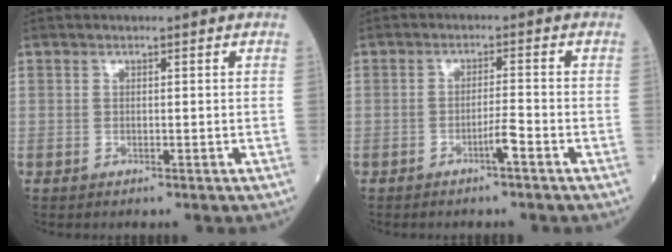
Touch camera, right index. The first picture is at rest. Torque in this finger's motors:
{"motor_torque": [0.94, -0.22, 0.50, 0.12]}